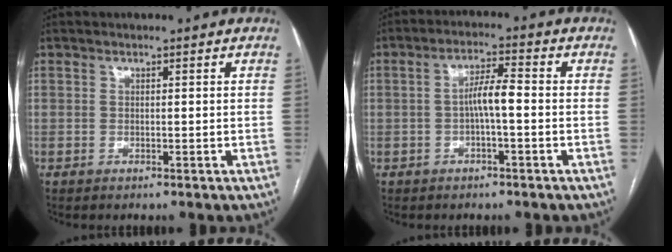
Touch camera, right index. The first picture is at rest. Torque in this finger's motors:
{"motor_torque": [0.63, -0.17, 0.32, 0.08]}